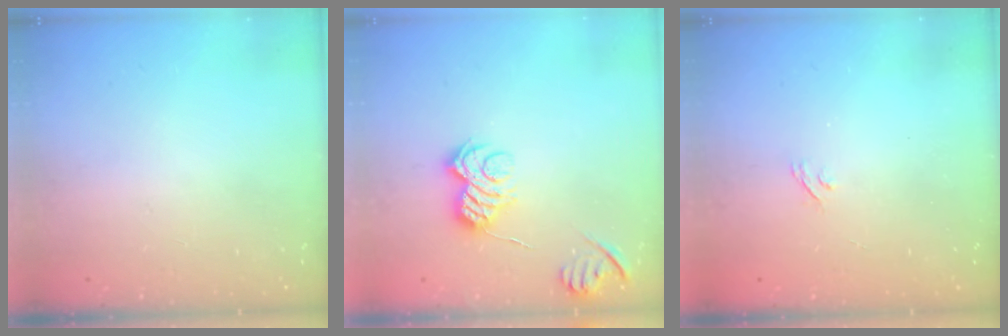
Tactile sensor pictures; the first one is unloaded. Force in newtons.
{"total": 8.5, "press": 8.5, "slide": 0.6}
{"total": 2.2, "press": 1.9, "slide": 1.1}